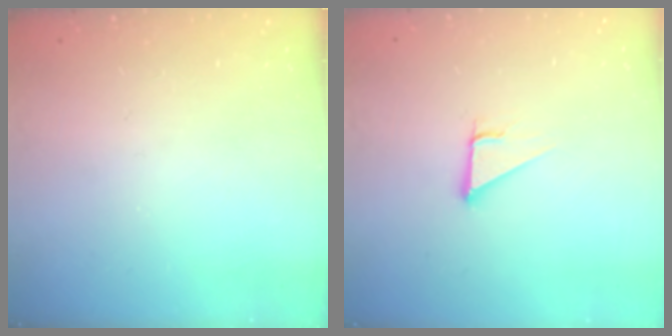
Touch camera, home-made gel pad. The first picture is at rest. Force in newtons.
{"total": 2.9, "press": 2.9, "slide": 0.1}